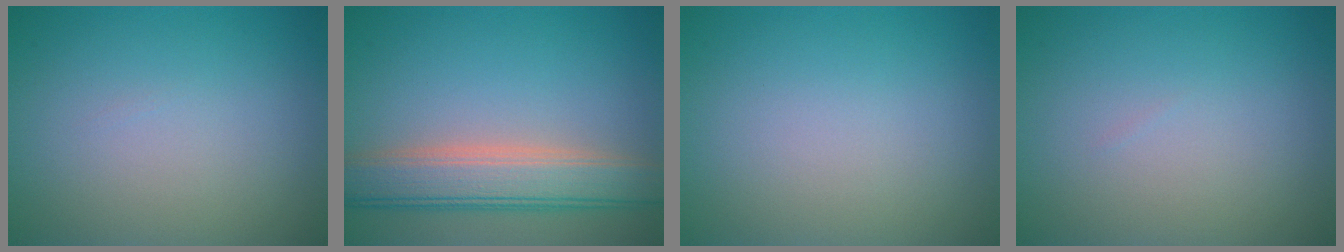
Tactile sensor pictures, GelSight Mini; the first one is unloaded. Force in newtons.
{"total": 6.0, "press": 5.9, "slide": 0.5}
{"total": 0.0}
{"total": 0.0}